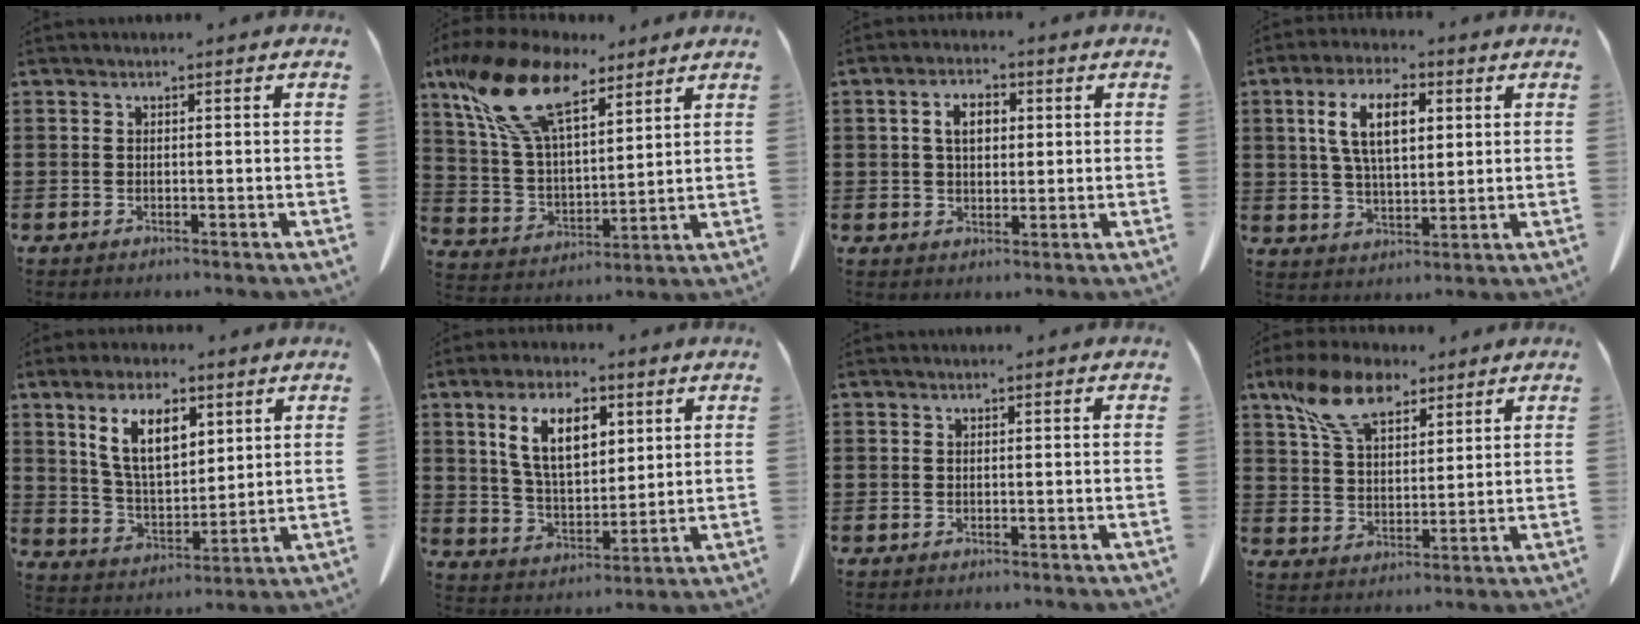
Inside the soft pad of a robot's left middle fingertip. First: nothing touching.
{"total": 16.2, "force": [10.6, 6.4, 10.4], "torque": [-0.242, -0.024, 0.190]}
{"total": 4.5, "force": [1.2, 2.8, 3.4], "torque": [-0.060, 0.007, 0.015]}
{"total": 9.0, "force": [3.2, 4.0, 7.4], "torque": [-0.148, 0.010, 0.055]}
{"total": 10.3, "force": [5.4, 5.1, 7.2], "torque": [-0.150, 0.006, 0.100]}
{"total": 10.3, "force": [4.9, 5.3, 7.4], "torque": [-0.154, 0.013, 0.090]}
{"total": 0.0}
{"total": 10.4, "force": [7.0, 5.0, 5.9], "torque": [-0.139, -0.001, 0.132]}